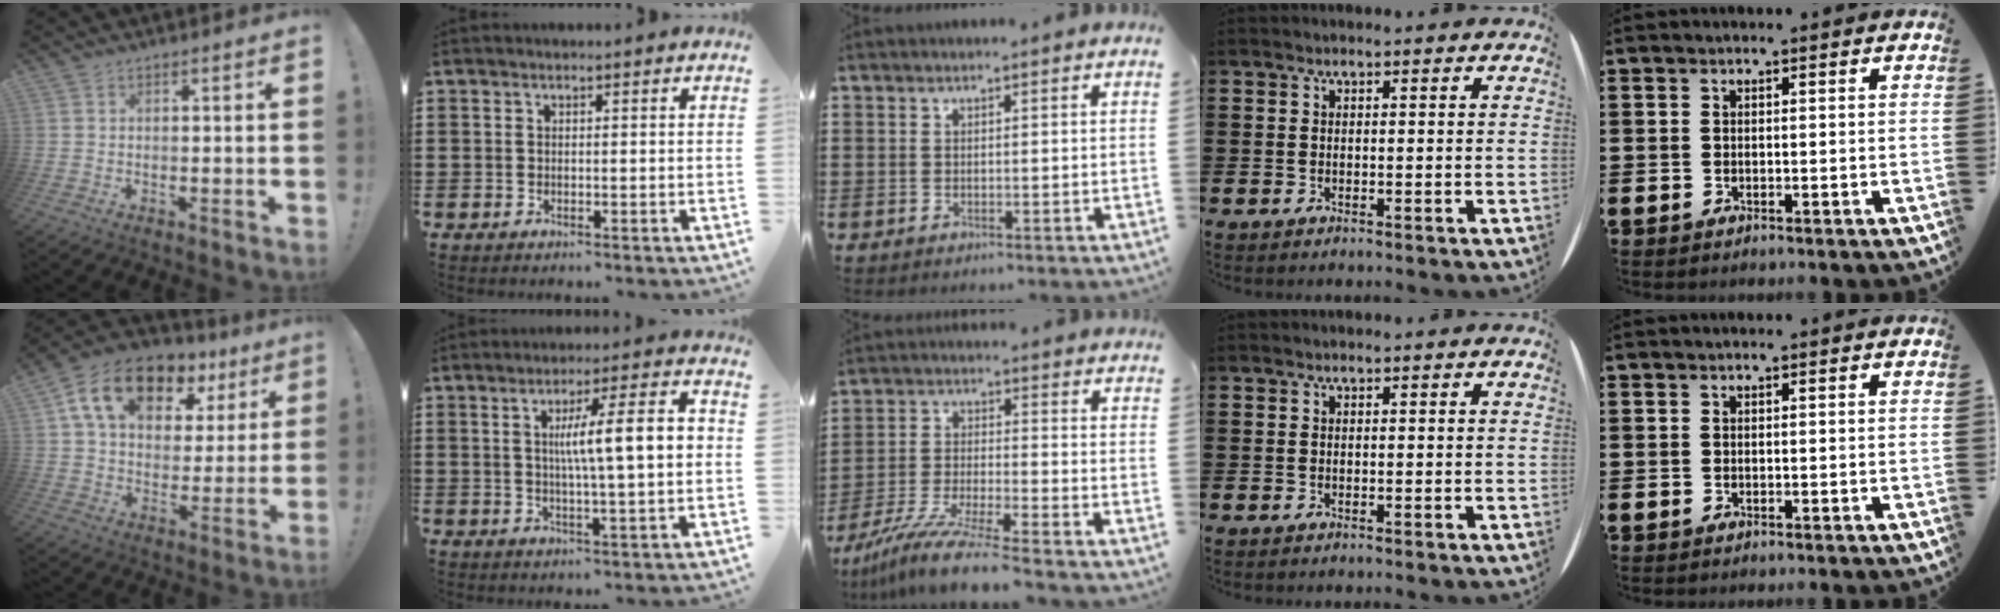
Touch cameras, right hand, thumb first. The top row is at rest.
{"thumb": {"total": 16.9, "force": [9.0, 10.4, 9.8], "torque": [-0.168, -0.032, 0.162]}, "index": {"total": 9.5, "force": [1.0, 1.2, 9.4], "torque": [-0.163, 0.000, 0.009]}, "middle": {"total": 9.1, "force": [-7.9, -0.3, 4.4], "torque": [-0.094, -0.009, -0.154]}}